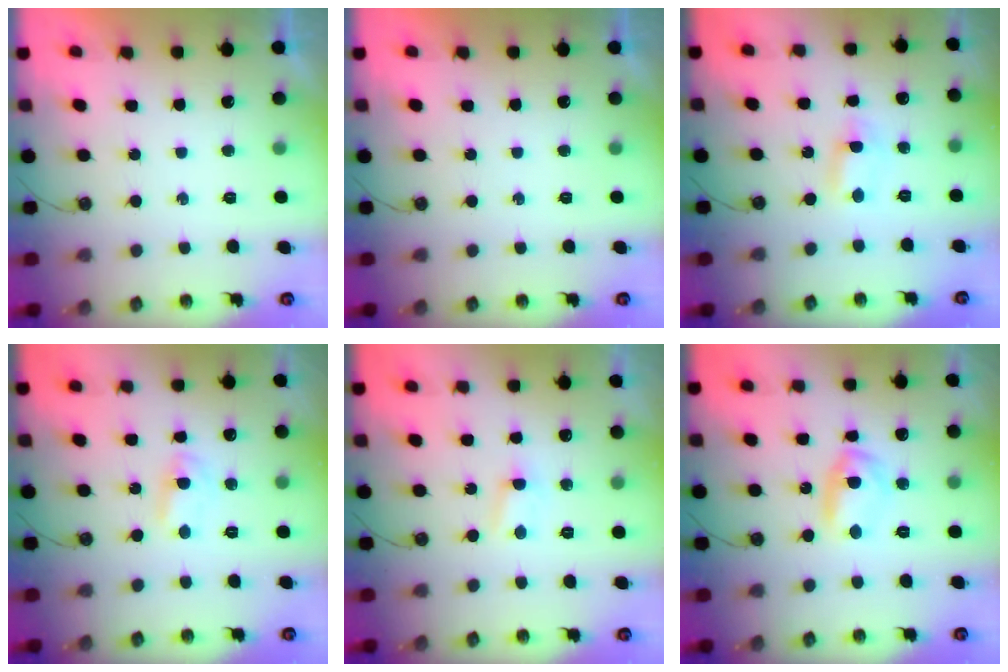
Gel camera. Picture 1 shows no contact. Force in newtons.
{"total": 0.0}
{"total": 1.2, "press": 1.0, "slide": 0.8}
{"total": 1.7, "press": 1.7, "slide": 0.2}
{"total": 2.6, "press": 2.6, "slide": 0.4}
{"total": 8.7, "press": 8.7, "slide": 0.7}